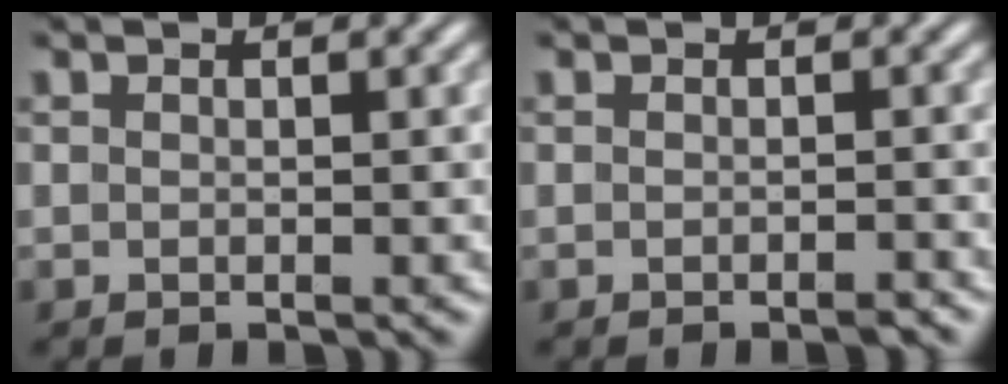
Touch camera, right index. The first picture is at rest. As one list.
[{"total": 0.9, "force": [-0.8, -0.1, 0.2], "torque": [-0.003, 0.001, -0.016]}]